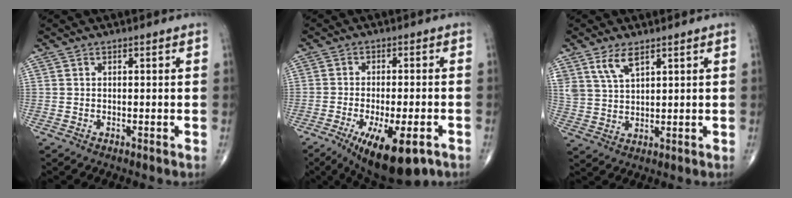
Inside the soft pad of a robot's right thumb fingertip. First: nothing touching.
{"total": 13.5, "force": [-7.0, 4.6, 10.6], "torque": [-0.155, 0.004, -0.099]}
{"total": 5.2, "force": [3.4, 2.1, 3.4], "torque": [-0.066, -0.017, 0.073]}